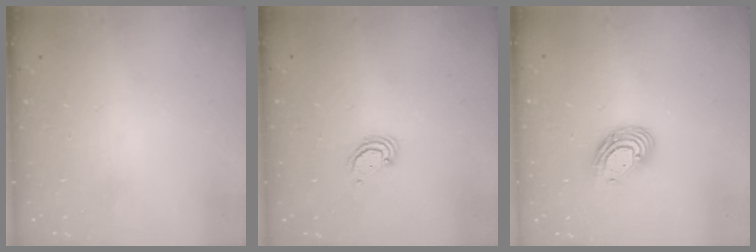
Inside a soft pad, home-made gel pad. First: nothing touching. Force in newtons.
{"total": 2.6, "press": 2.6, "slide": 0.2}
{"total": 9.5, "press": 9.4, "slide": 1.7}